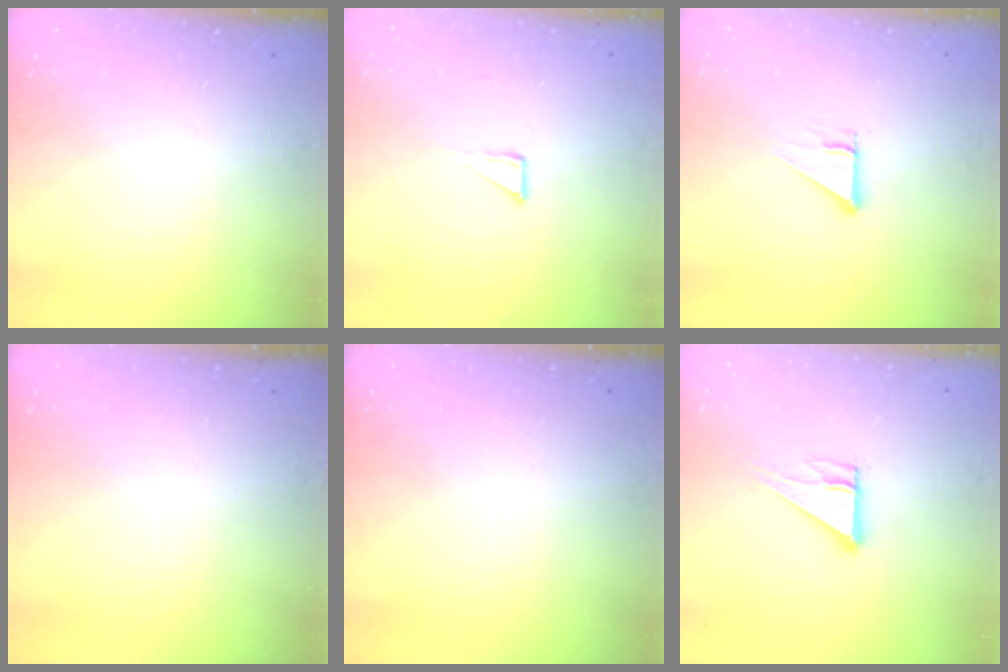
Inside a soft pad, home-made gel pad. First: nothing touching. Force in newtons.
{"total": 2.6, "press": 2.6, "slide": 0.1}
{"total": 2.5, "press": 2.5, "slide": 0.1}
{"total": 0.0}
{"total": 0.0}
{"total": 6.6, "press": 6.6, "slide": 0.6}